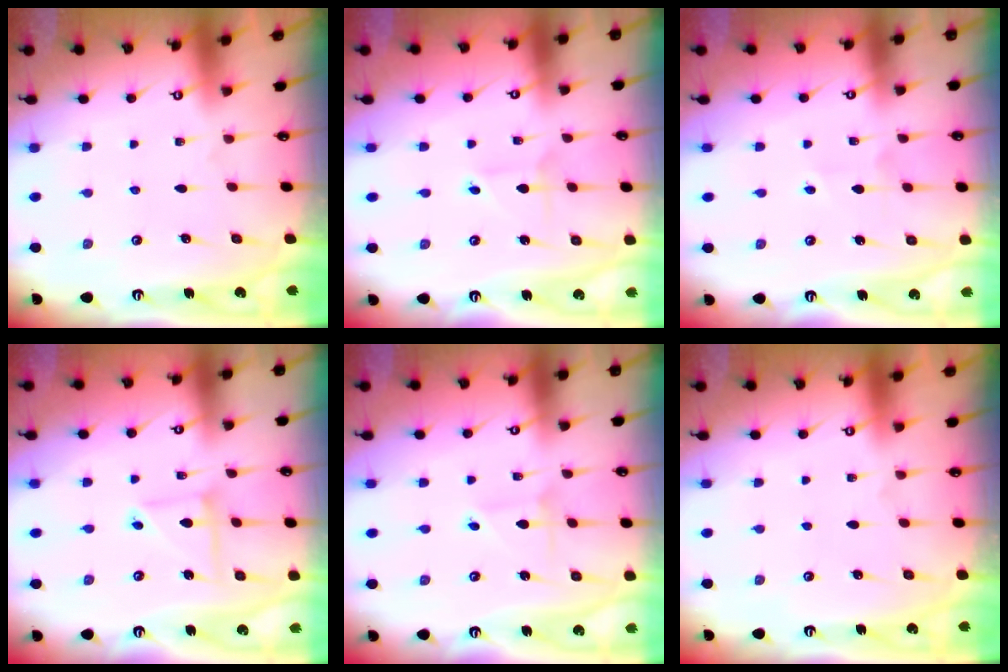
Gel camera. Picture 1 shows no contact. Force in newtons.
{"total": 2.0, "press": 2.0, "slide": 0.3}
{"total": 2.8, "press": 2.6, "slide": 0.9}
{"total": 6.1, "press": 6.0, "slide": 0.5}
{"total": 1.9, "press": 1.9, "slide": 0.3}
{"total": 0.0}